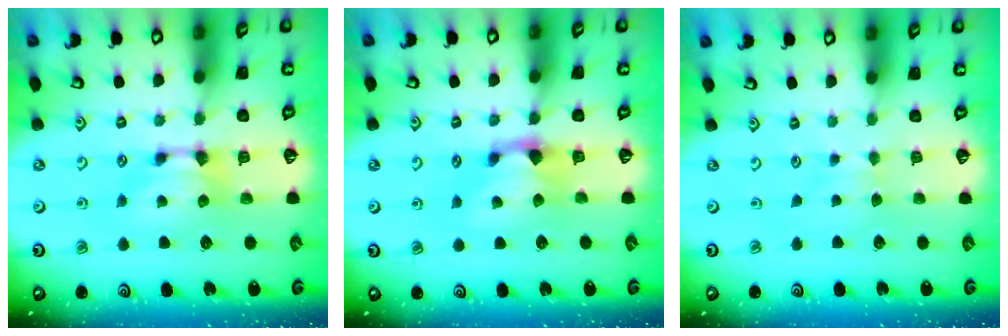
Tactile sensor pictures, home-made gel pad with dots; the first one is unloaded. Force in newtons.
{"total": 1.3, "press": 0.4, "slide": 1.2}
{"total": 2.6, "press": 2.5, "slide": 0.2}